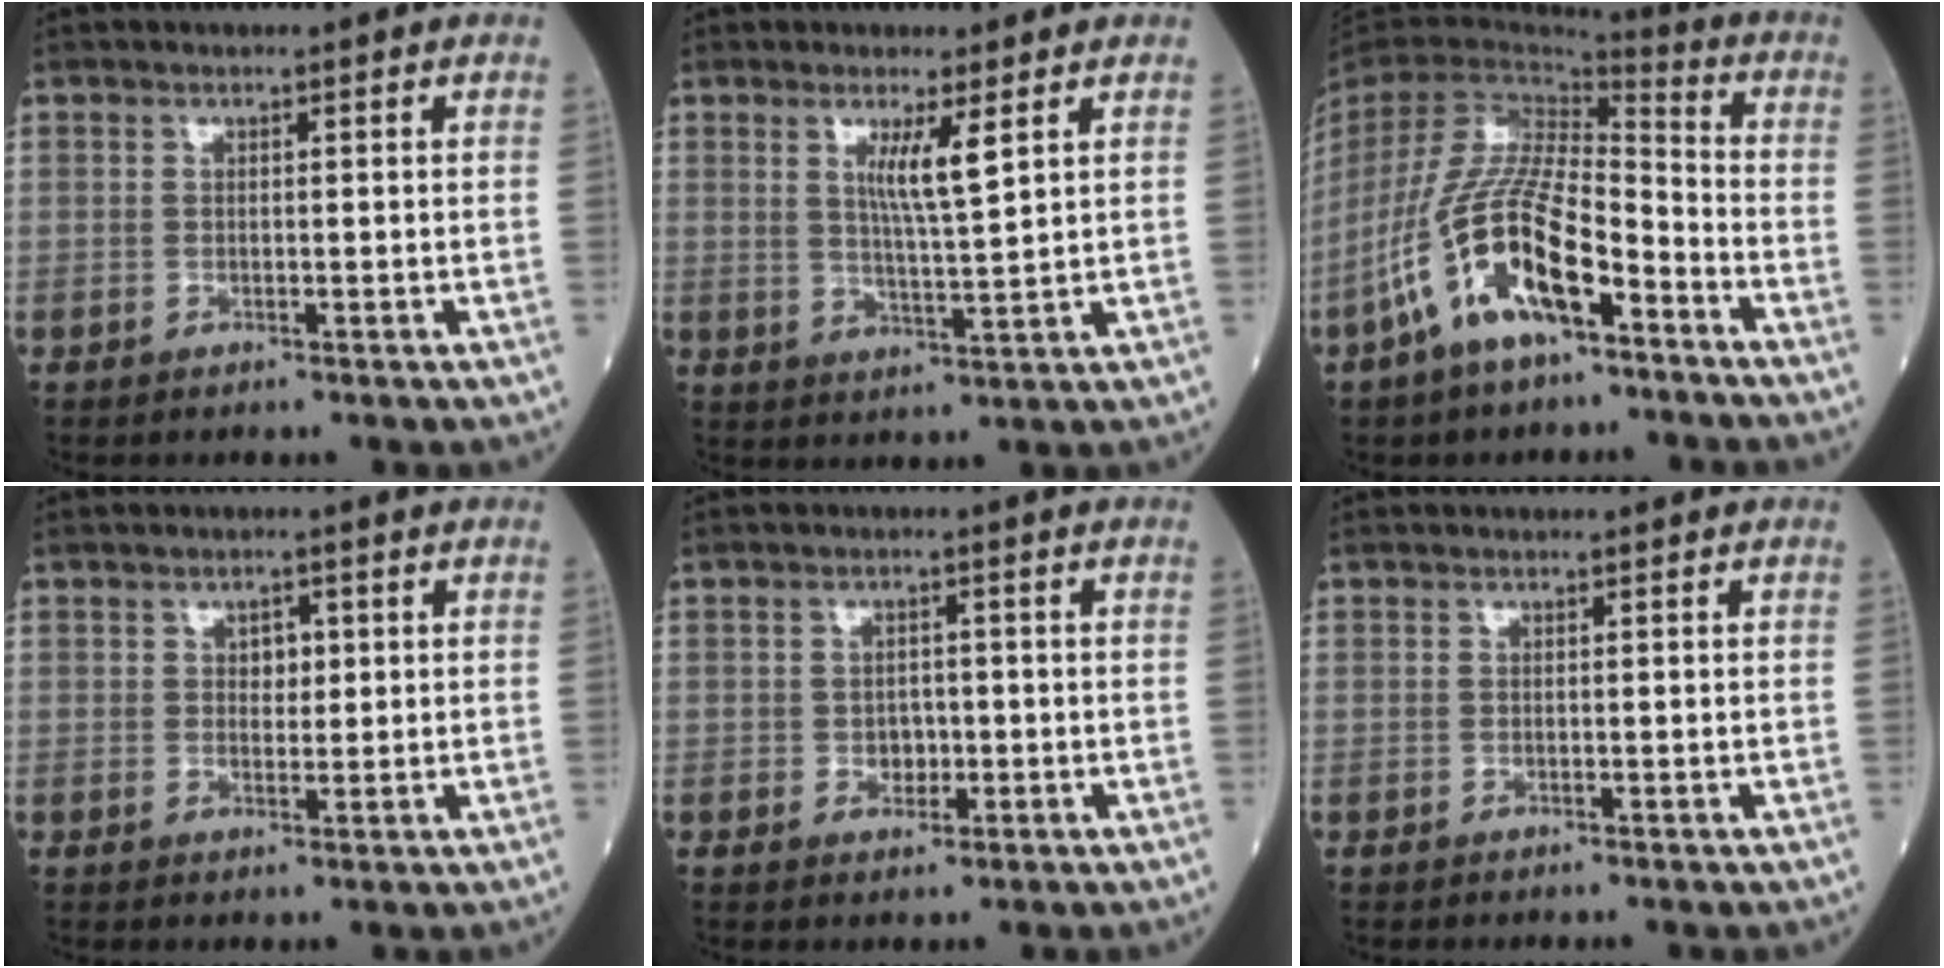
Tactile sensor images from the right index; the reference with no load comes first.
{"total": 5.0, "force": [2.3, -0.2, 4.5], "torque": [-0.081, -0.010, 0.041]}
{"total": 14.9, "force": [-7.7, 4.7, 11.9], "torque": [-0.250, 0.001, -0.140]}
{"total": 2.1, "force": [0.6, 1.5, 1.4], "torque": [-0.011, 0.000, 0.007]}
{"total": 2.4, "force": [-0.5, 1.9, 1.4], "torque": [-0.016, 0.005, -0.003]}
{"total": 0.0}